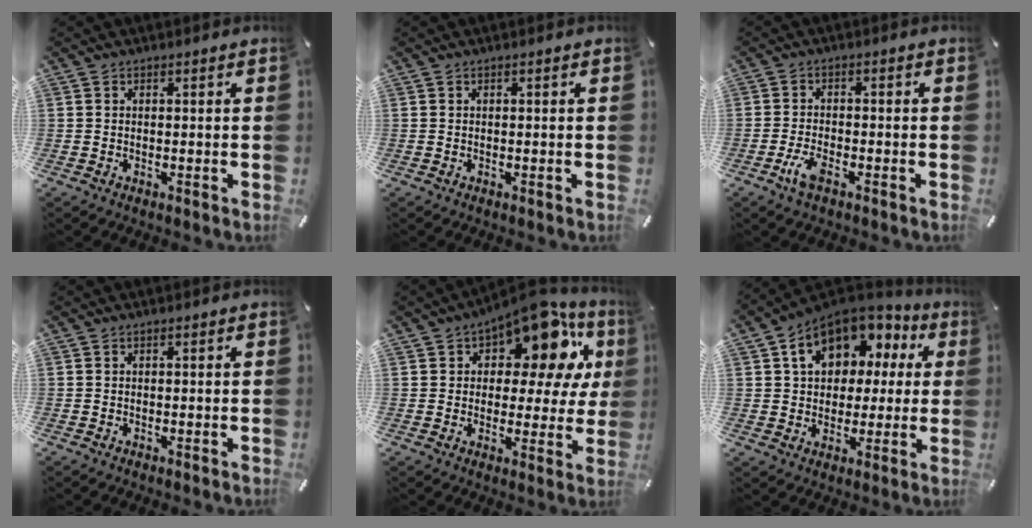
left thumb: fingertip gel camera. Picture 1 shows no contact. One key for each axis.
{"total": 0.0}
{"total": 4.3, "fx": -2.4, "fy": 1.5, "fz": 3.2, "tx": -0.078, "ty": 0.001, "tz": -0.049}
{"total": 0.0}
{"total": 16.5, "fx": 10.0, "fy": 7.9, "fz": 10.5, "tx": -0.155, "ty": -0.069, "tz": 0.170}
{"total": 12.6, "fx": 4.9, "fy": 9.6, "fz": 6.4, "tx": -0.116, "ty": -0.014, "tz": 0.093}